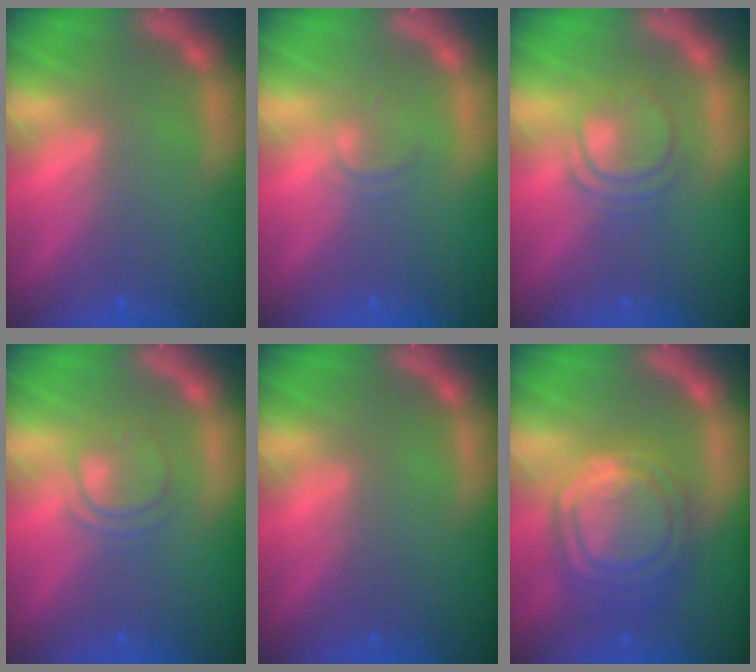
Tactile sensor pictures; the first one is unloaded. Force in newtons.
{"total": 1.4}
{"total": 4.0}
{"total": 3.0}
{"total": 0.0}
{"total": 9.5}